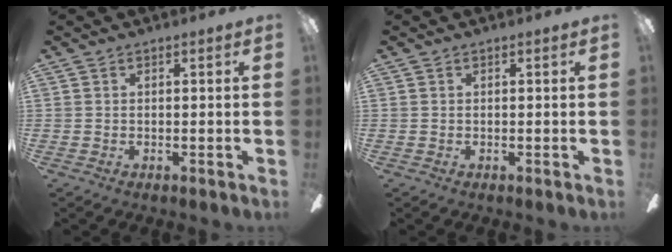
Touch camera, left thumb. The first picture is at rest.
{"total": 0.0}